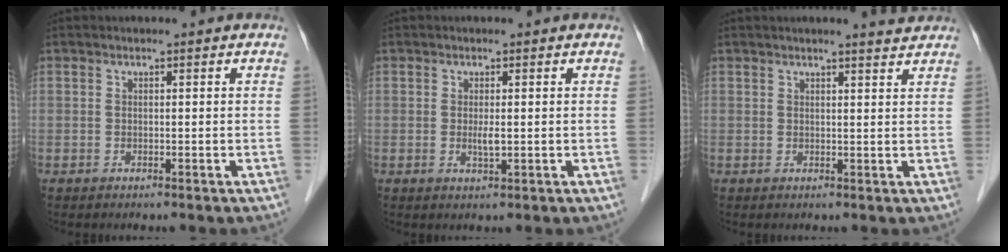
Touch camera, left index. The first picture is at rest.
{"total": 1.5, "force": [-0.2, 0.2, 1.5], "torque": [-0.032, -0.006, -0.001]}
{"total": 3.1, "force": [2.9, -0.1, 1.1], "torque": [-0.020, -0.004, 0.030]}